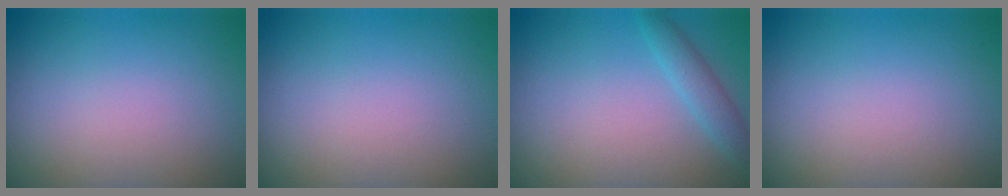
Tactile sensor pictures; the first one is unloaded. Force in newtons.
{"total": 0.0}
{"total": 1.9, "press": 1.9, "slide": 0.1}
{"total": 0.0}